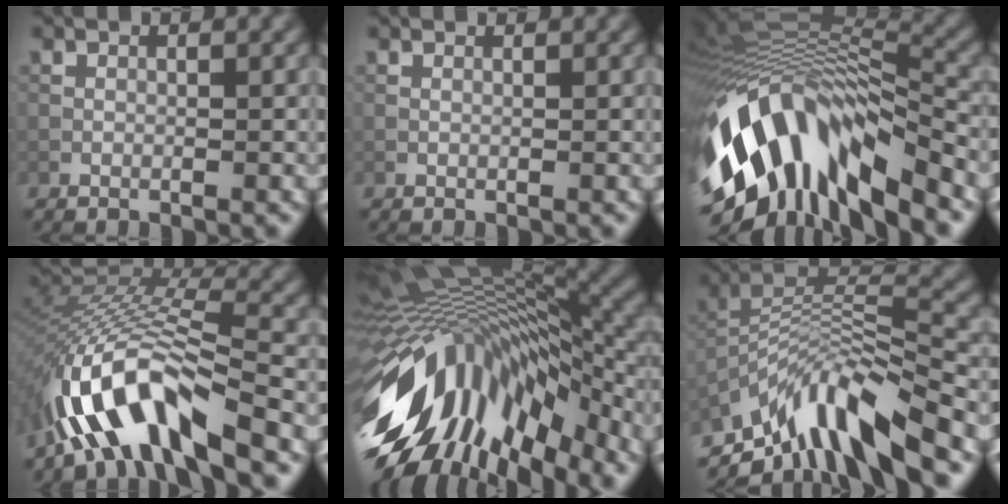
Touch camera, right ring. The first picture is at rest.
{"total": 0.0}
{"total": 14.0, "force": [-6.2, 6.2, 10.9], "torque": [-0.215, 0.015, -0.100]}
{"total": 10.7, "force": [-7.1, 2.5, 7.7], "torque": [-0.139, 0.010, -0.130]}
{"total": 15.4, "force": [-4.3, 7.5, 12.8], "torque": [-0.219, 0.003, -0.075]}
{"total": 10.2, "force": [-6.9, 2.9, 6.9], "torque": [-0.121, 0.005, -0.125]}